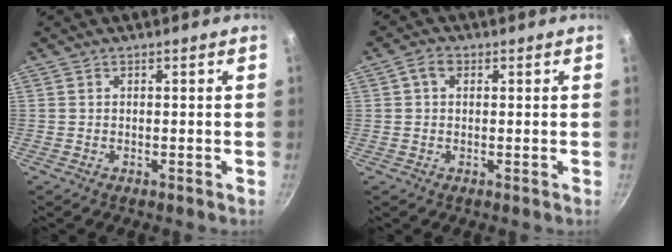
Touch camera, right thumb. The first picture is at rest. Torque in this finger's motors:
{"motor_torque": [0.30, 4.71, 0.90, 0.41, 0.59]}